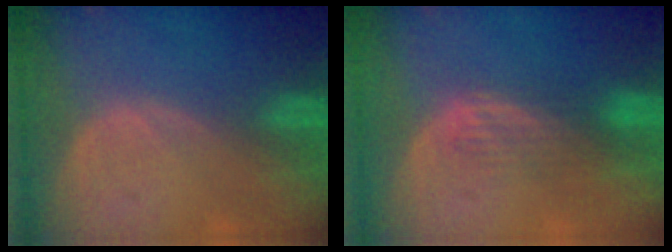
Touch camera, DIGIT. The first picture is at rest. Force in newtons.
{"total": 3.5, "press": 3.2, "slide": 1.5}